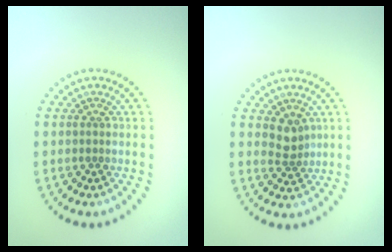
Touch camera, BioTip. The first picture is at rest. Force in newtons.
{"total": 2.0, "press": 1.7, "slide": 1.1}